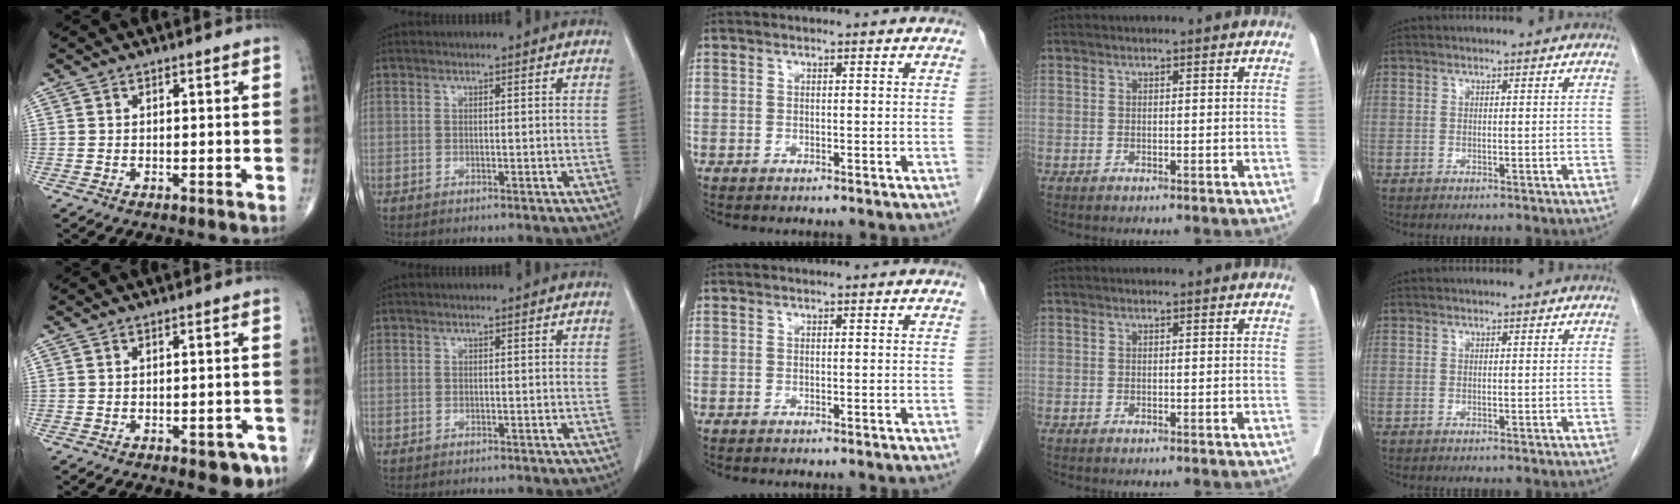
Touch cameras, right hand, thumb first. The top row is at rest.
{"thumb": {"total": 4.6, "force": [-2.6, 2.3, 3.1], "torque": [-0.019, 0.014, -0.026]}, "index": {"total": 2.7, "force": [-2.4, 1.1, 0.6], "torque": [-0.007, -0.002, -0.029]}}